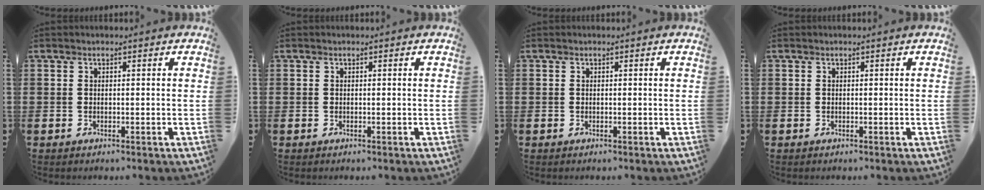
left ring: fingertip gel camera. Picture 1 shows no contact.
{"total": 0.0}
{"total": 0.0}
{"total": 0.0}